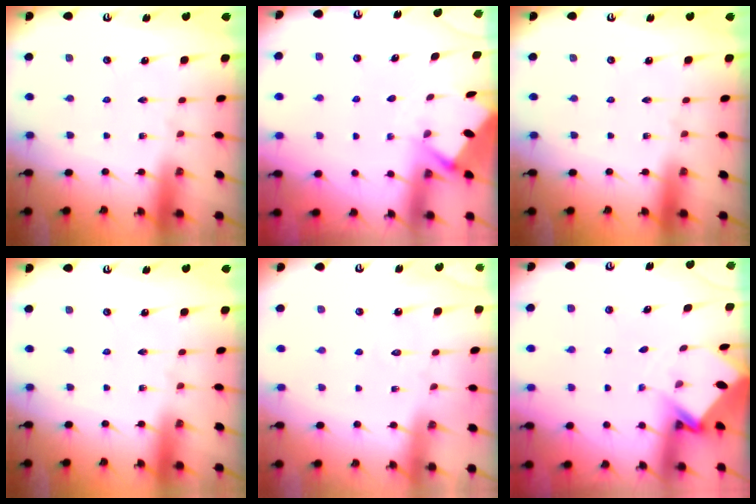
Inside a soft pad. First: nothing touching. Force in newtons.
{"total": 2.5, "press": 2.5, "slide": 0.4}
{"total": 0.0}
{"total": 0.0}
{"total": 4.8, "press": 4.7, "slide": 0.4}
{"total": 3.8, "press": 3.7, "slide": 0.3}